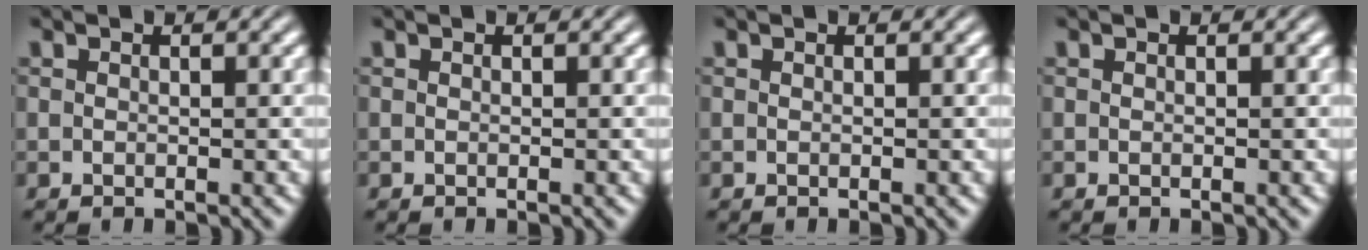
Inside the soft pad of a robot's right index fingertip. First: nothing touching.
{"total": 0.0}
{"total": 0.0}
{"total": 0.0}